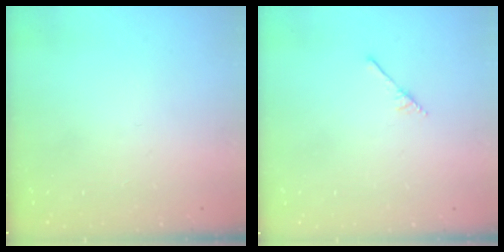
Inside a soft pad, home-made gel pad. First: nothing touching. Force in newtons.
{"total": 1.7, "press": 1.7, "slide": 0.1}